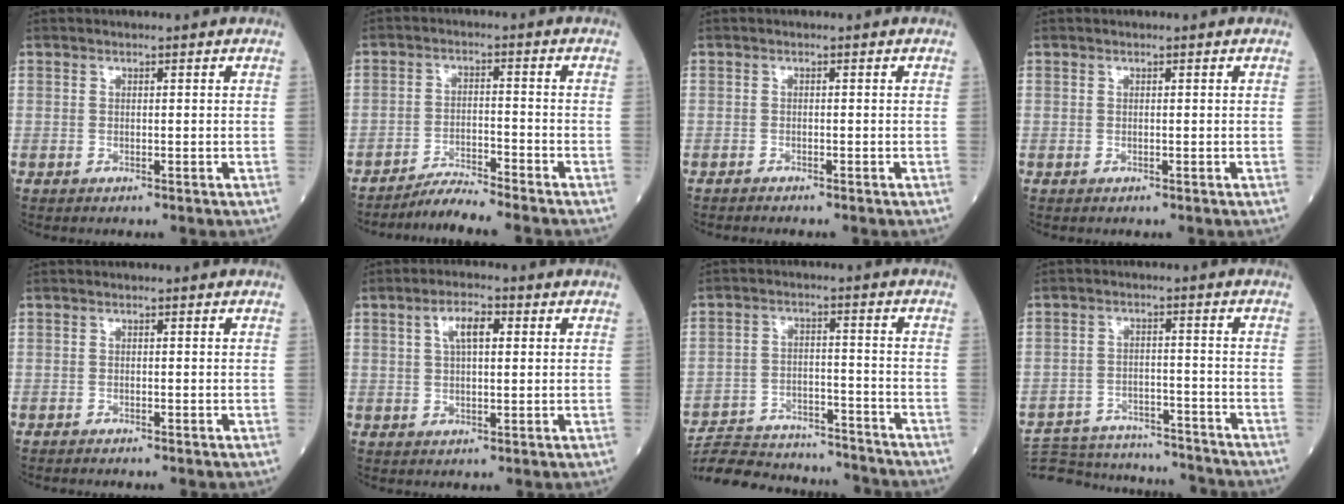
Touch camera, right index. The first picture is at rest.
{"total": 5.1, "force": [-4.8, -1.4, 0.9], "torque": [-0.018, -0.016, -0.088]}
{"total": 0.9, "force": [-0.9, -0.1, 0.2], "torque": [-0.004, 0.000, -0.016]}
{"total": 0.0}
{"total": 0.7, "force": [-0.7, -0.1, 0.1], "torque": [-0.001, 0.000, -0.014]}
{"total": 4.7, "force": [1.6, 1.7, 4.1], "torque": [-0.077, 0.012, 0.028]}
{"total": 18.7, "force": [-17.9, 3.2, 4.7], "torque": [-0.105, 0.003, -0.262]}
{"total": 18.0, "force": [-17.2, 3.3, 4.2], "torque": [-0.092, 0.002, -0.243]}